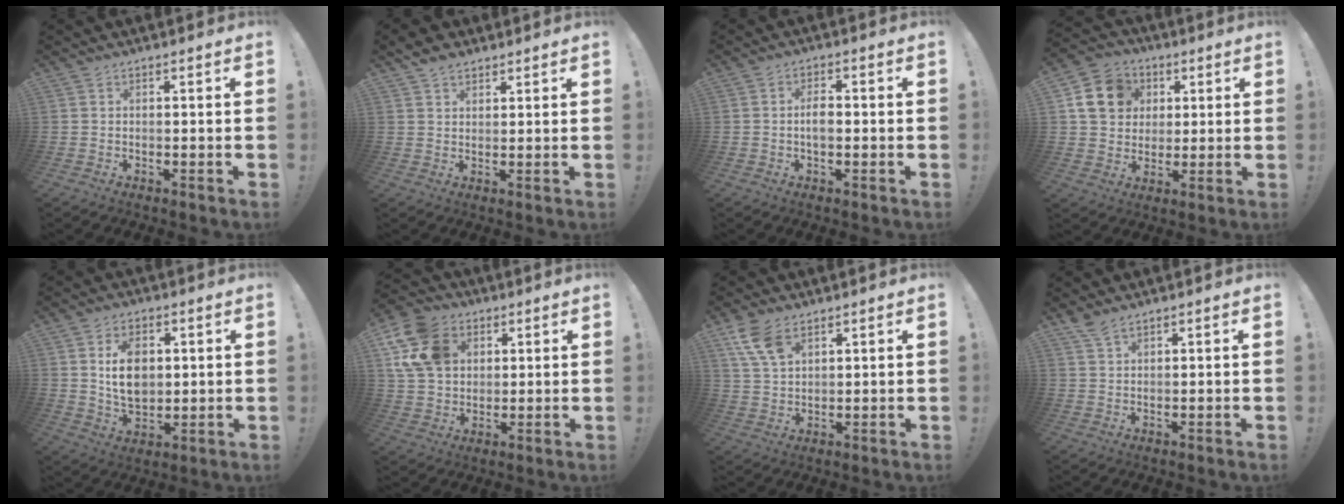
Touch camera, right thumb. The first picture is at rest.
{"total": 4.2, "force": [3.2, 2.4, 1.3], "torque": [-0.019, -0.014, 0.060]}
{"total": 4.0, "force": [-0.6, 2.0, 3.4], "torque": [-0.056, 0.000, -0.018]}
{"total": 13.8, "force": [4.0, 11.7, 6.1], "torque": [-0.083, 0.000, 0.086]}
{"total": 10.6, "force": [2.2, 7.2, 7.5], "torque": [-0.117, -0.001, 0.037]}
{"total": 16.1, "force": [5.3, 12.6, 8.5], "torque": [-0.147, -0.013, 0.108]}
{"total": 9.0, "force": [5.2, 4.8, 5.5], "torque": [-0.103, -0.015, 0.104]}
{"total": 3.5, "force": [3.0, 0.8, 1.6], "torque": [-0.030, -0.017, 0.055]}